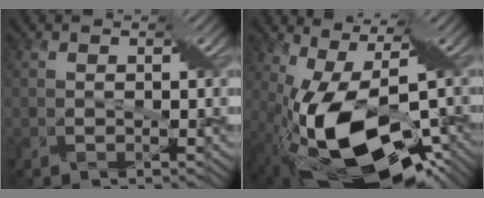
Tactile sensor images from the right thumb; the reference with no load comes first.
{"total": 17.0, "force": [-4.9, 7.4, 14.6], "torque": [-0.271, -0.034, -0.062]}